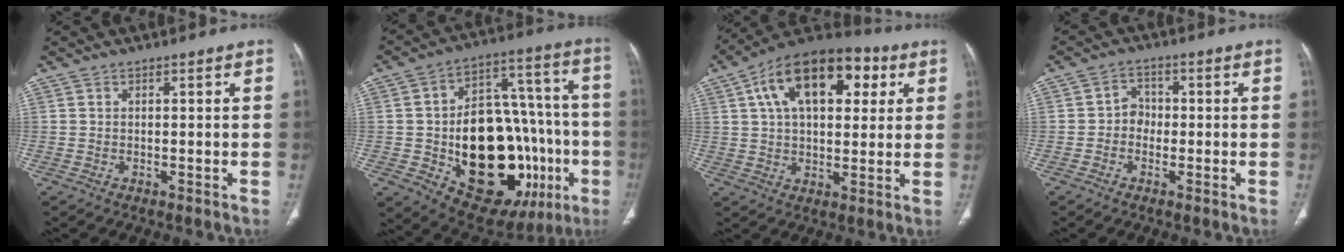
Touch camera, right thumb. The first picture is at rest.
{"total": 31.9, "force": [-7.9, 18.3, 24.9], "torque": [-0.315, 0.034, -0.089]}
{"total": 20.5, "force": [7.1, 11.4, 15.6], "torque": [-0.220, 0.016, 0.105]}
{"total": 3.3, "force": [-0.8, 2.9, 1.4], "torque": [0.000, 0.015, -0.024]}